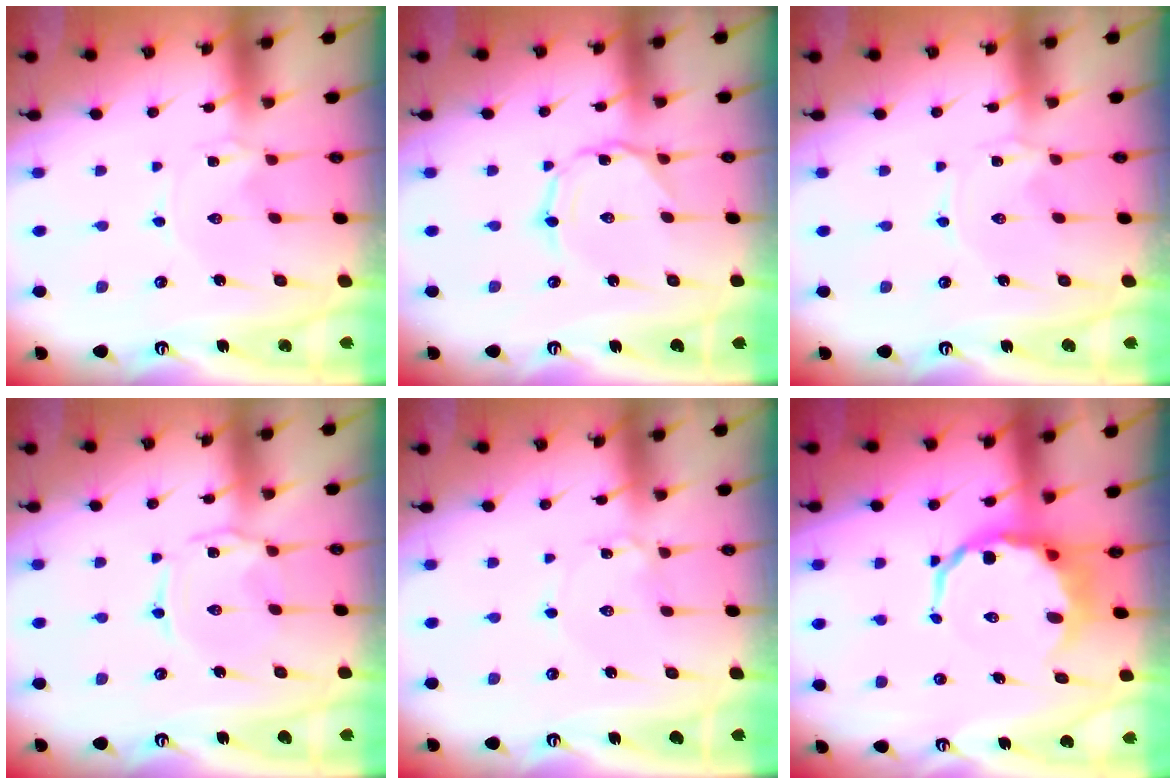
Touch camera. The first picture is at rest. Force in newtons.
{"total": 1.1, "press": 1.0, "slide": 0.2}
{"total": 0.0}
{"total": 1.7, "press": 1.7, "slide": 0.4}
{"total": 1.5, "press": 1.5, "slide": 0.1}
{"total": 7.8, "press": 7.4, "slide": 2.5}